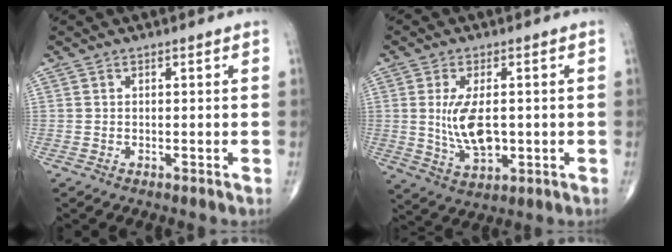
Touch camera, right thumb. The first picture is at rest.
{"total": 9.1, "force": [0.2, 4.6, 7.9], "torque": [-0.148, -0.012, 0.013]}